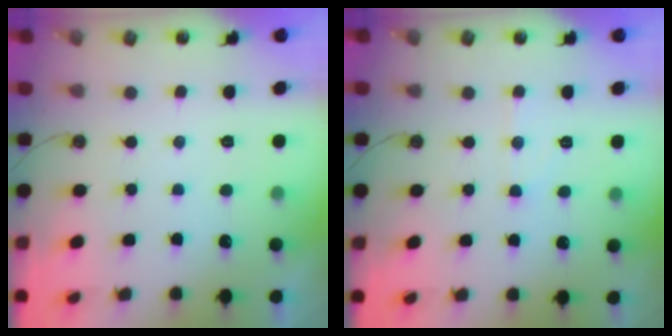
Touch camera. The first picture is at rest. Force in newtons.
{"total": 5.3, "press": 5.3, "slide": 0.2}